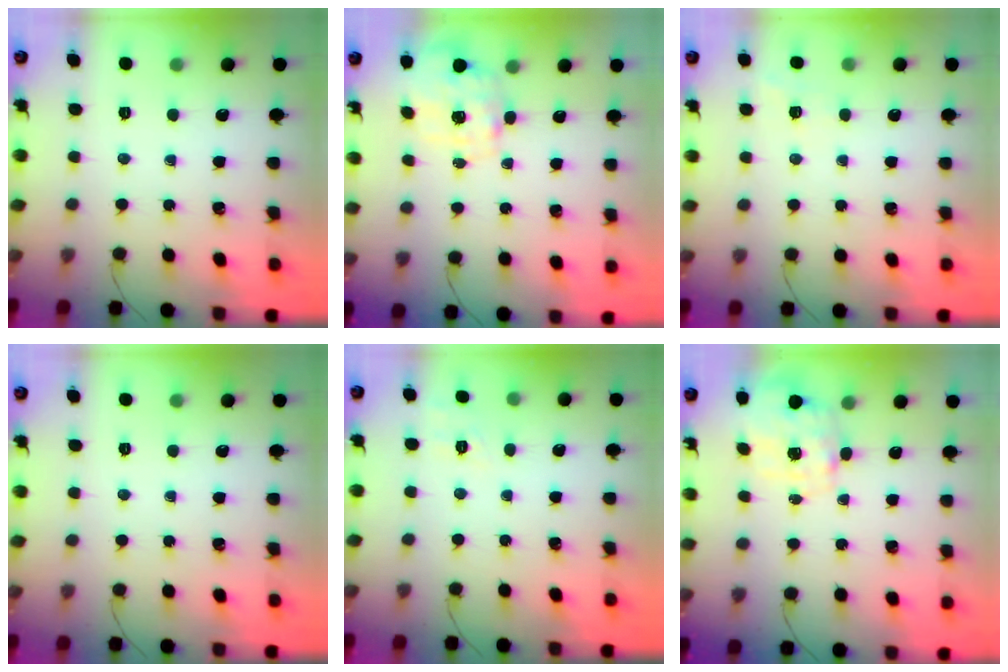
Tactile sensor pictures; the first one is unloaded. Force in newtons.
{"total": 2.8, "press": 2.7, "slide": 0.9}
{"total": 3.7, "press": 3.3, "slide": 1.7}
{"total": 0.0}
{"total": 6.4, "press": 6.1, "slide": 2.1}
{"total": 2.9, "press": 2.7, "slide": 0.9}